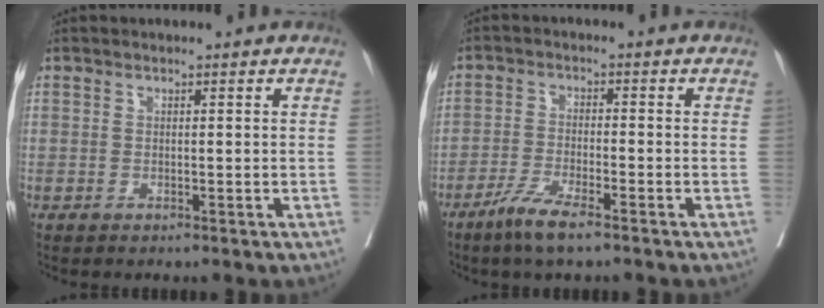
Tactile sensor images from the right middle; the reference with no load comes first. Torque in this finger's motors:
{"motor_torque": [0.00, 0.03, 0.11, 0.05]}